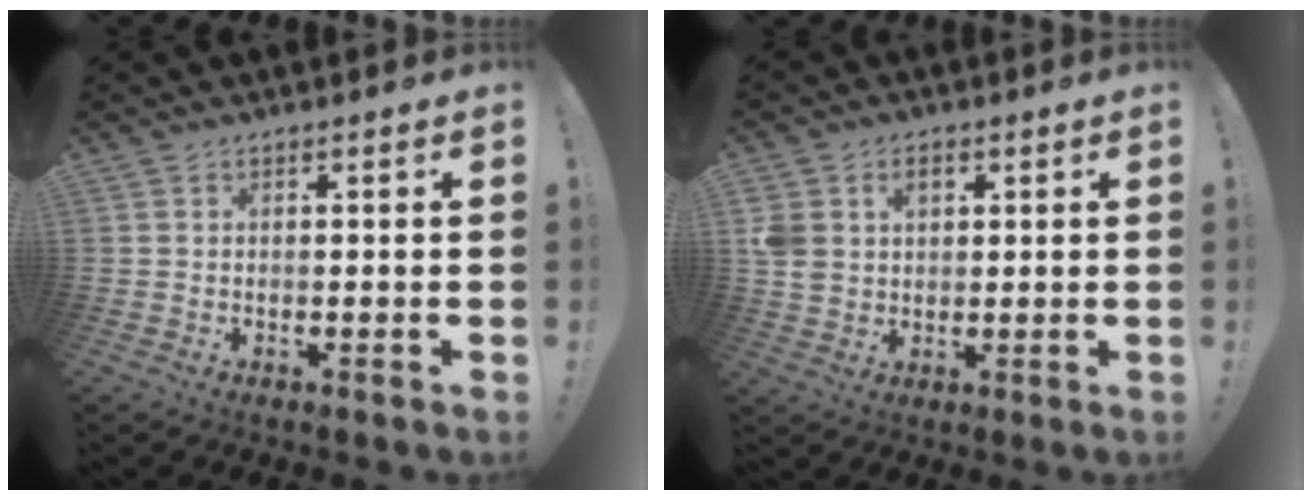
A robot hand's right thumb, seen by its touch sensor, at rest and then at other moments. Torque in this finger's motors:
{"motor_torque": [0.45, 1.69, 0.95, 0.13, 0.07]}